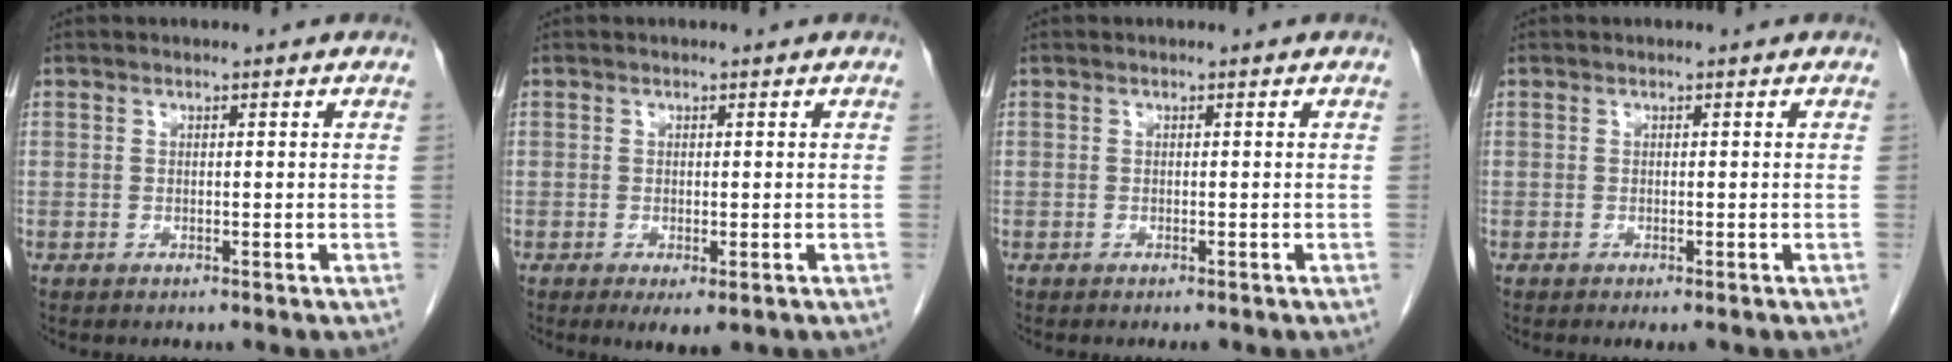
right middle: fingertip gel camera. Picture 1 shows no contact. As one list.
[{"total": 2.9, "force": [-1.4, 1.0, 2.3], "torque": [-0.031, -0.006, -0.014]}, {"total": 0.8, "force": [-0.6, 0.1, 0.4], "torque": [-0.010, -0.004, -0.007]}, {"total": 1.1, "force": [-0.7, 0.1, 0.8], "torque": [-0.010, -0.006, -0.009]}]